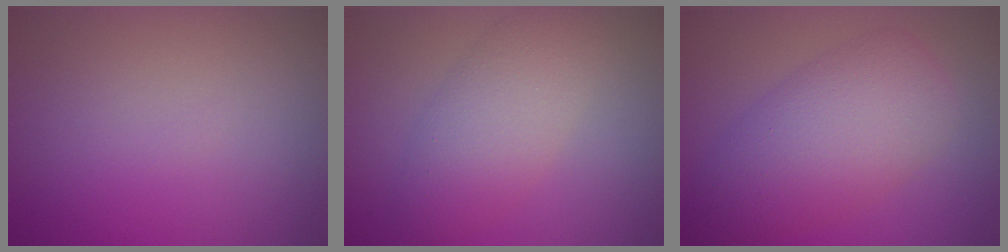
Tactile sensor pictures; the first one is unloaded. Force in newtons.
{"total": 4.6, "press": 4.6, "slide": 0.0}
{"total": 7.1, "press": 7.1, "slide": 0.3}